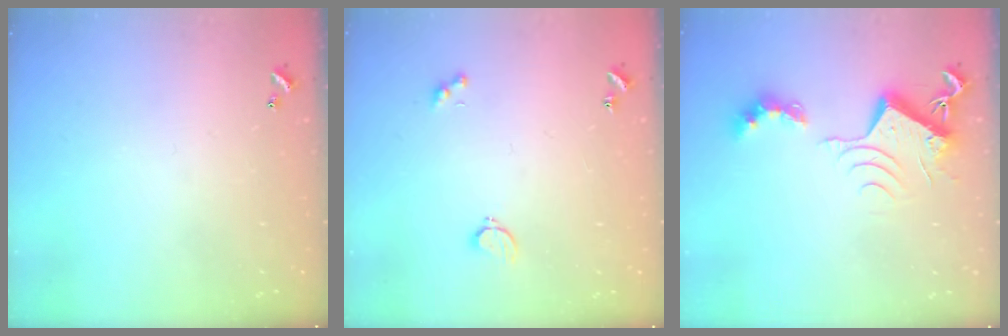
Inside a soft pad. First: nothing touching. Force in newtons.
{"total": 0.8, "press": 0.7, "slide": 0.4}
{"total": 11.1, "press": 11.0, "slide": 1.3}